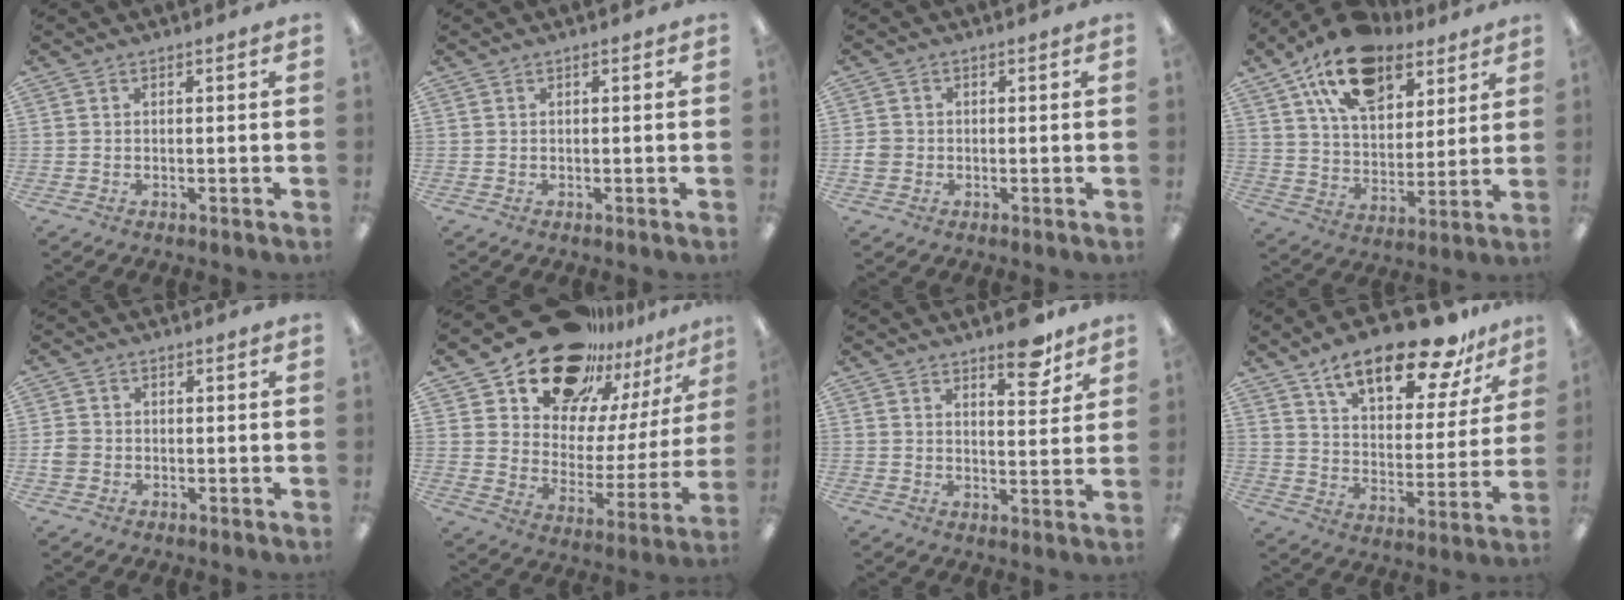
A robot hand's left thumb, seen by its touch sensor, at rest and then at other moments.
{"total": 0.0}
{"total": 2.5, "force": [-0.5, 2.3, 0.9], "torque": [-0.015, 0.005, -0.011]}
{"total": 18.6, "force": [12.0, 10.3, 9.7], "torque": [-0.167, -0.054, 0.216]}
{"total": 2.7, "force": [-0.7, 2.4, 1.1], "torque": [-0.017, 0.006, -0.014]}
{"total": 21.1, "force": [17.5, 9.9, 6.5], "torque": [-0.128, -0.120, 0.317]}
{"total": 8.3, "force": [6.2, 3.0, 4.6], "torque": [-0.041, -0.042, 0.100]}
{"total": 19.8, "force": [14.6, 6.8, 11.6], "torque": [-0.183, -0.084, 0.243]}